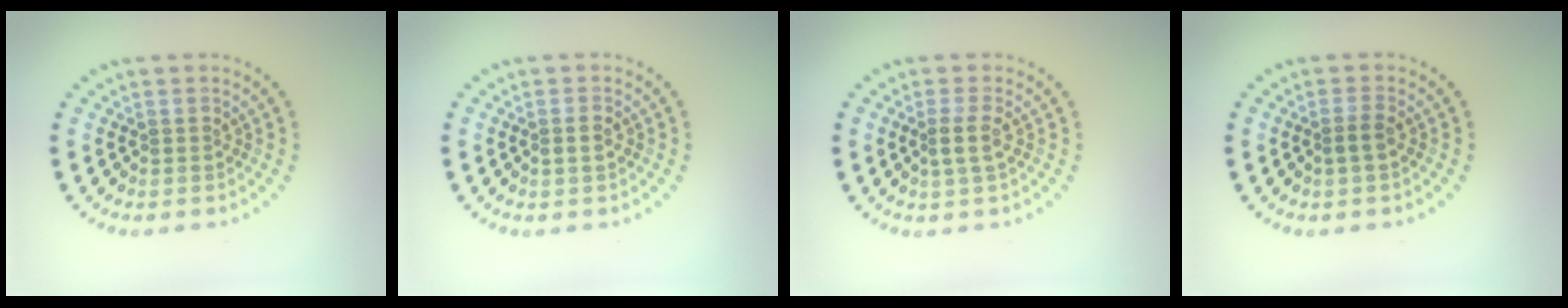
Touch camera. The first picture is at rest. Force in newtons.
{"total": 1.1, "press": 1.0, "slide": 0.5}
{"total": 1.7, "press": 1.4, "slide": 1.0}
{"total": 1.3, "press": 1.1, "slide": 0.6}